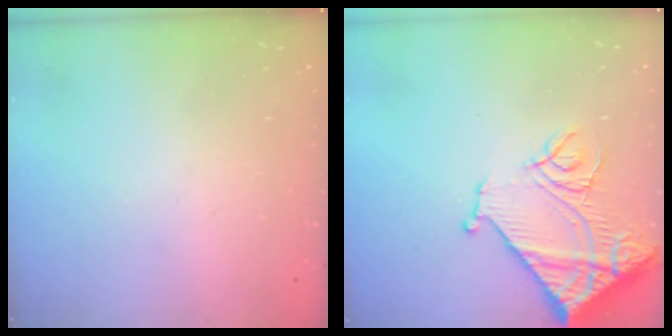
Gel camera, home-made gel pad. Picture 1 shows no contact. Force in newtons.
{"total": 16.9, "press": 16.9, "slide": 1.6}